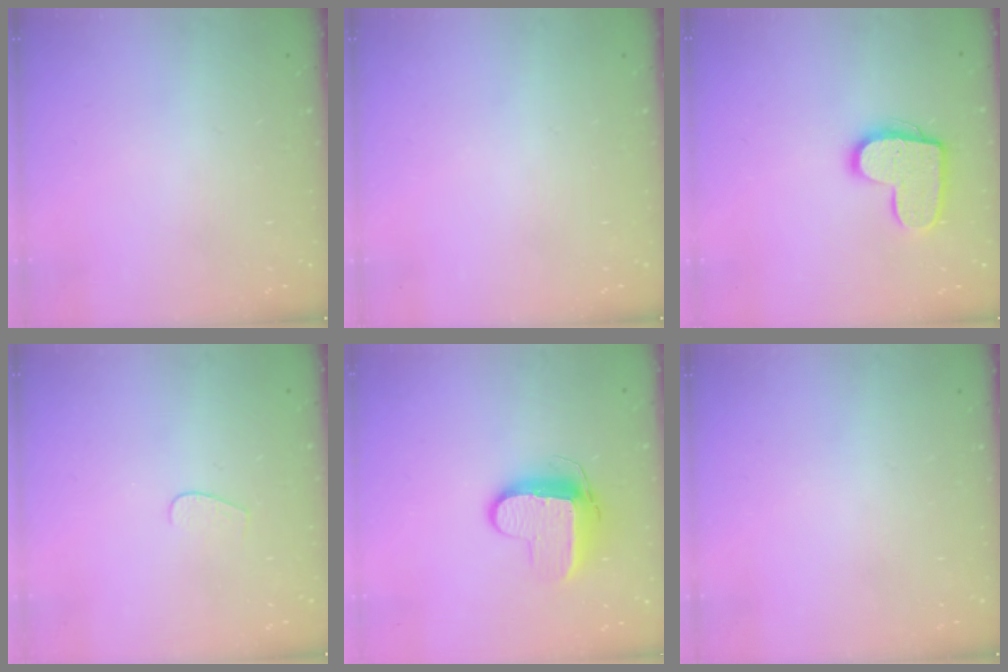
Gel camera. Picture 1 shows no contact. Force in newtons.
{"total": 0.0}
{"total": 12.8, "press": 12.8, "slide": 0.6}
{"total": 4.0, "press": 4.0, "slide": 0.4}
{"total": 10.2, "press": 10.1, "slide": 0.8}
{"total": 0.0}